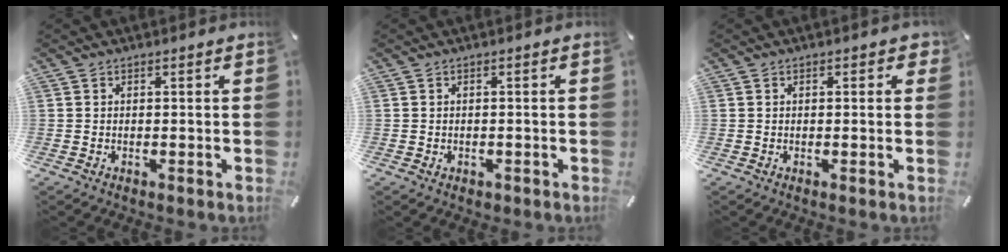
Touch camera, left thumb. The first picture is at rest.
{"total": 0.9, "force": [-0.4, 0.8, 0.3], "torque": [-0.007, 0.002, -0.009]}
{"total": 1.5, "force": [0.2, 0.8, 1.3], "torque": [-0.009, -0.001, -0.002]}